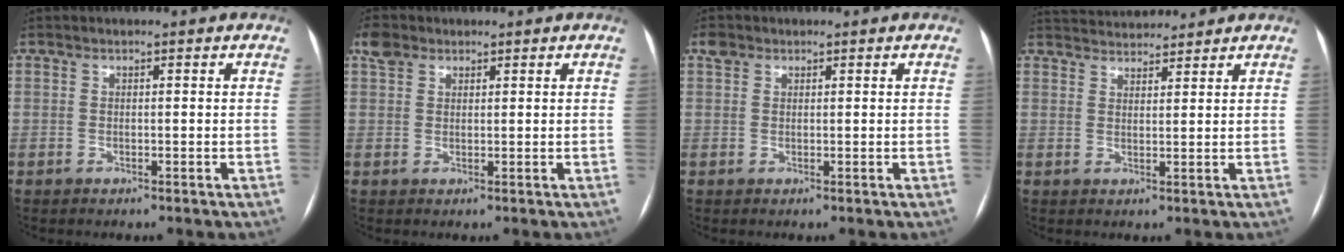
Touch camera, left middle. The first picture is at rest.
{"total": 2.9, "force": [1.9, 2.0, 1.0], "torque": [-0.026, 0.019, 0.037]}
{"total": 1.5, "force": [1.0, 1.1, 0.4], "torque": [-0.008, 0.013, 0.017]}
{"total": 7.6, "force": [7.4, 0.9, 1.4], "torque": [-0.029, 0.028, 0.115]}